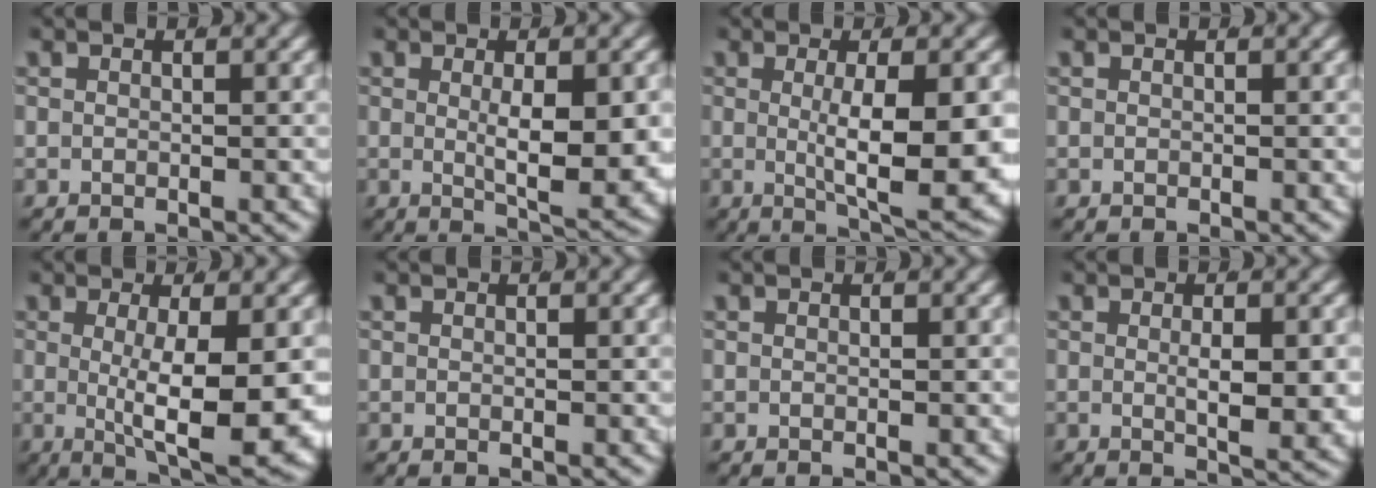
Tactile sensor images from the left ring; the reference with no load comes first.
{"total": 5.2, "force": [0.1, 1.1, 5.1], "torque": [-0.081, -0.019, 0.010]}
{"total": 8.2, "force": [-0.3, 1.5, 8.0], "torque": [-0.112, -0.016, 0.006]}
{"total": 0.0}
{"total": 9.0, "force": [-0.5, 2.1, 8.7], "torque": [-0.123, -0.022, 0.007]}
{"total": 0.0}
{"total": 0.0}
{"total": 3.1, "force": [0.1, 0.2, 3.1], "torque": [-0.047, -0.010, 0.005]}